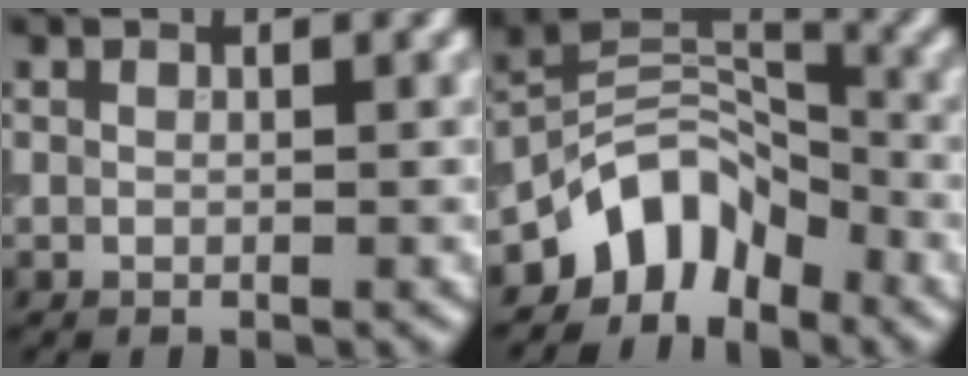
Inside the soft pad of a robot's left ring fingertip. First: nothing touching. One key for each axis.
{"total": 6.2, "fx": -4.5, "fy": 3.4, "fz": 2.5, "tx": -0.026, "ty": 0.006, "tz": -0.089}